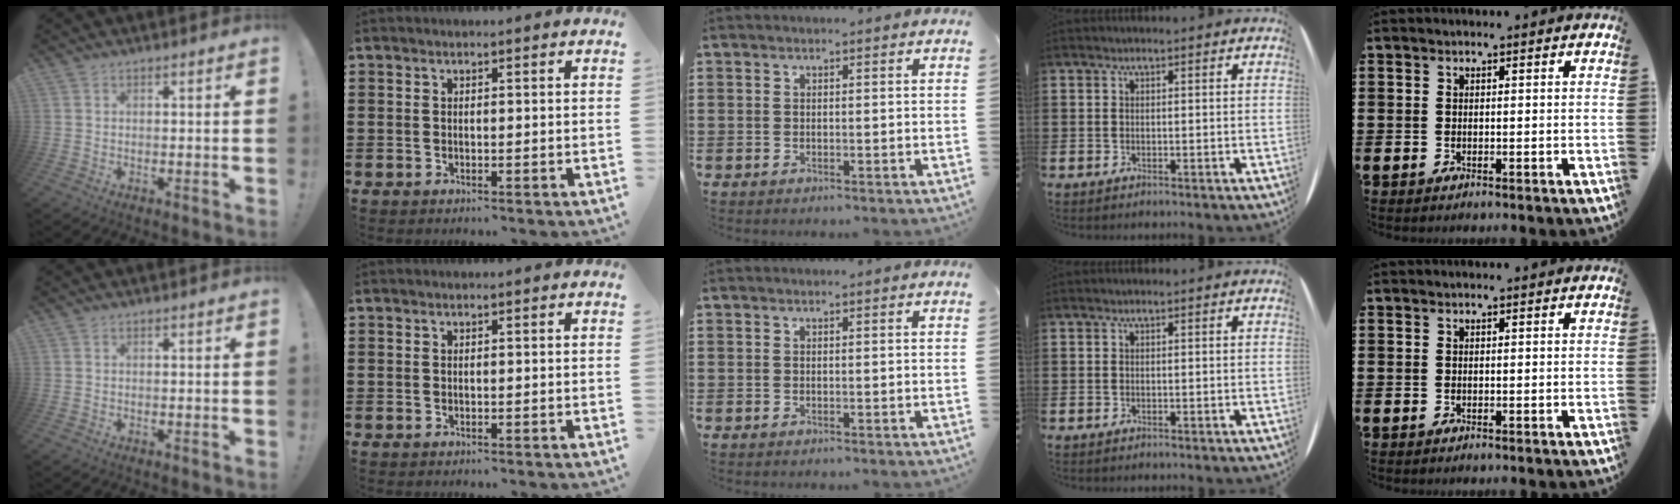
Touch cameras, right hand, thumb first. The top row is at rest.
{}